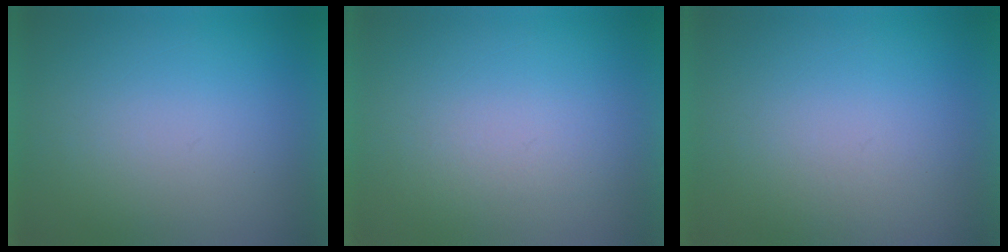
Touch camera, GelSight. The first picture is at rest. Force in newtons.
{"total": 1.4}
{"total": 1.2}